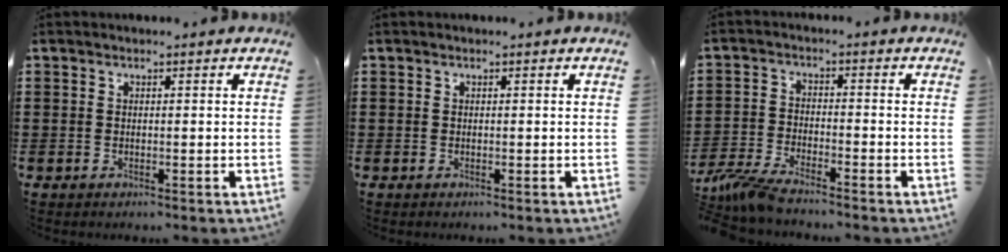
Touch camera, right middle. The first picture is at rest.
{"total": 0.0}
{"total": 4.8, "force": [-4.5, 0.1, 1.9], "torque": [-0.061, -0.017, -0.093]}